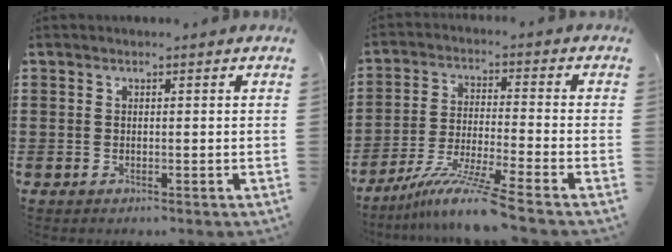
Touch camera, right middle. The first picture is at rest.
{"total": 8.5, "force": [-7.0, -0.7, 4.9], "torque": [-0.093, -0.013, -0.136]}